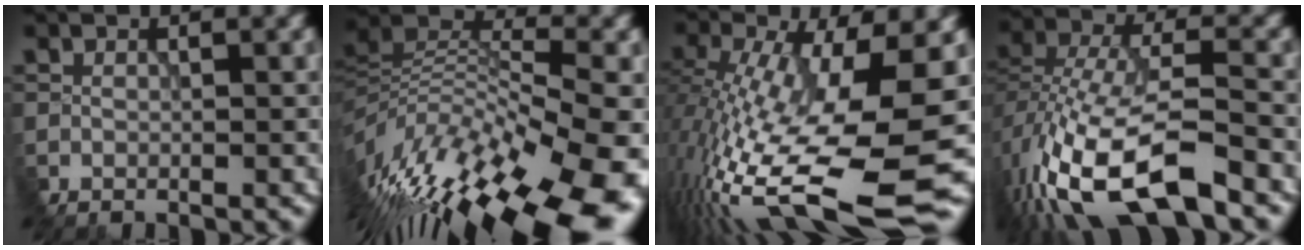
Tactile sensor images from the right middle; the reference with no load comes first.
{"total": 13.5, "force": [-6.8, 5.5, 10.3], "torque": [-0.226, -0.002, -0.112]}
{"total": 14.7, "force": [-2.5, 4.3, 13.8], "torque": [-0.289, -0.023, -0.044]}
{"total": 12.0, "force": [-5.9, 4.8, 9.3], "torque": [-0.221, -0.013, -0.107]}